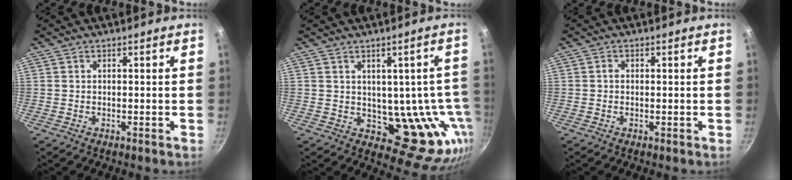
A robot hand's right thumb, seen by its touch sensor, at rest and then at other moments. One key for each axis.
{"total": 13.8, "fx": -0.1, "fy": 8.8, "fz": 10.6, "tx": -0.071, "ty": -0.014, "tz": 0.015}
{"total": 0.9, "fx": 0.0, "fy": 0.7, "fz": 0.5, "tx": -0.009, "ty": 0.004, "tz": -0.002}